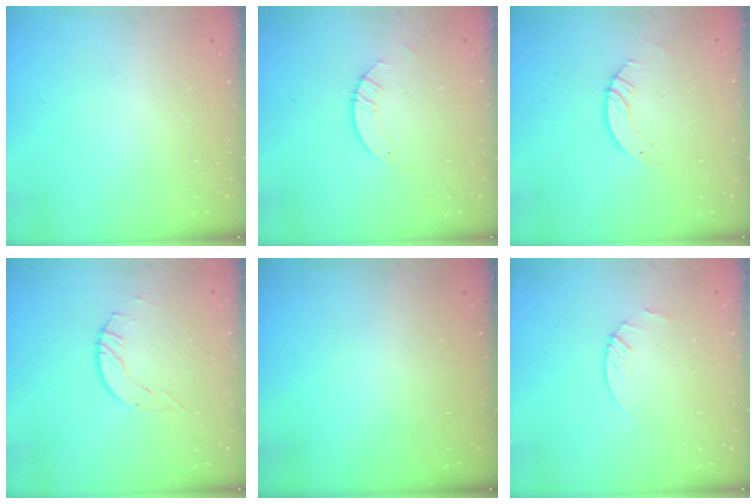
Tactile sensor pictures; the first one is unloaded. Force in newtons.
{"total": 3.2, "press": 3.2, "slide": 0.3}
{"total": 3.8, "press": 3.7, "slide": 0.4}
{"total": 2.1, "press": 2.1, "slide": 0.3}
{"total": 0.0}
{"total": 3.0, "press": 3.0, "slide": 0.3}